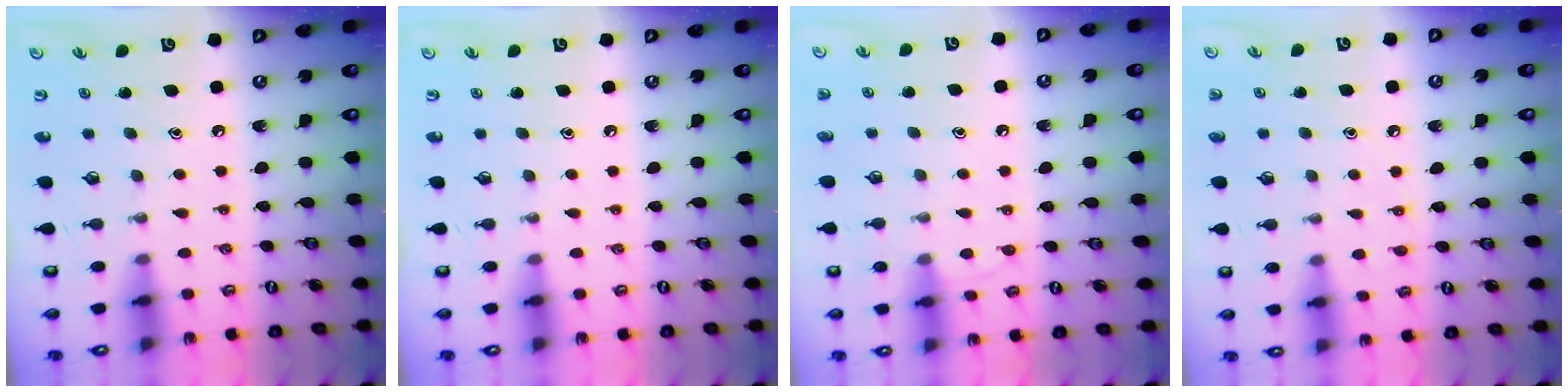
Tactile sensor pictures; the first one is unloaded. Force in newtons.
{"total": 0.0}
{"total": 5.8, "press": 5.7, "slide": 0.6}
{"total": 4.6, "press": 4.6, "slide": 0.6}